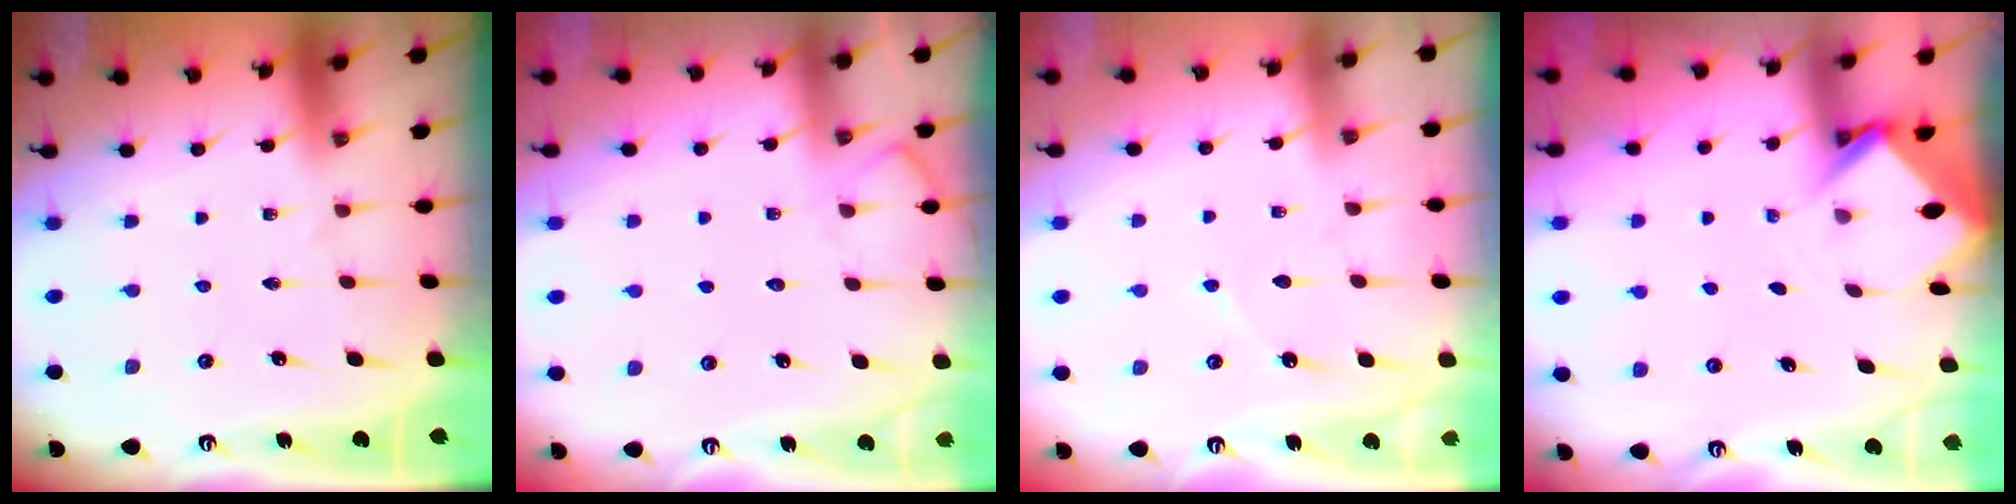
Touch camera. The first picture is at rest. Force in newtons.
{"total": 5.5, "press": 5.5, "slide": 0.6}
{"total": 3.7, "press": 3.7, "slide": 0.4}
{"total": 2.9, "press": 2.9, "slide": 0.2}